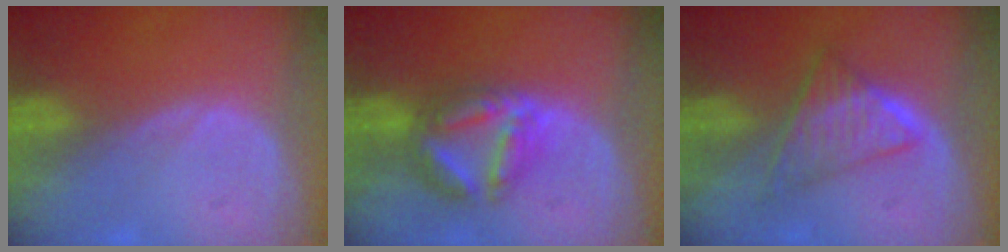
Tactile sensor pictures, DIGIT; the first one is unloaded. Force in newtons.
{"total": 6.9, "press": 6.8, "slide": 0.4}
{"total": 6.1, "press": 5.7, "slide": 2.1}